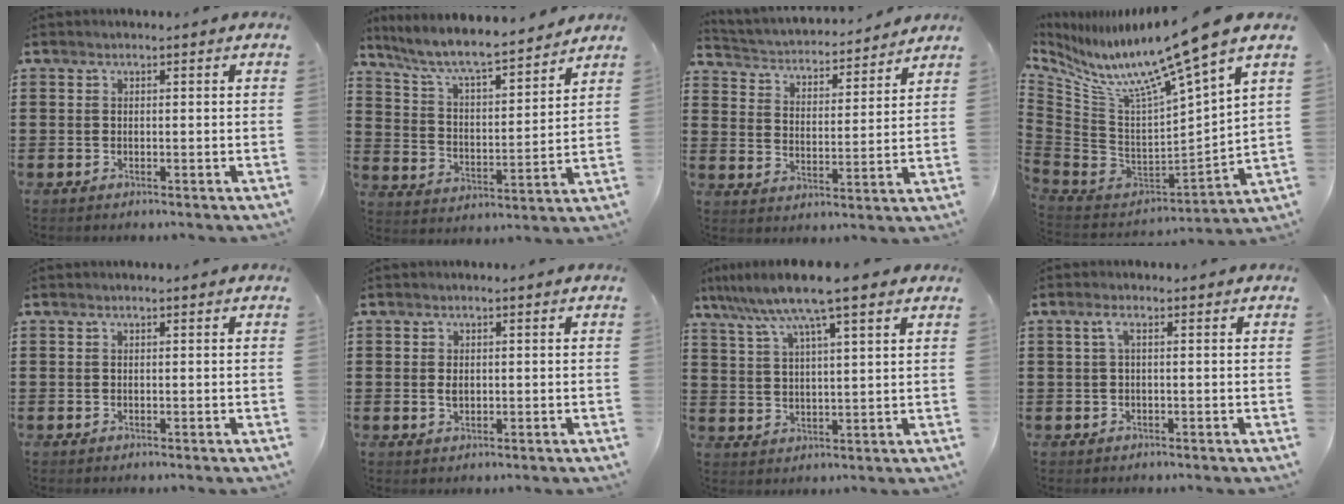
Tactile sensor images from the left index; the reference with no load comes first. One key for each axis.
{"total": 7.5, "fx": 6.7, "fy": 0.6, "fz": 3.4, "tx": -0.093, "ty": -0.041, "tz": 0.111}
{"total": 2.9, "fx": 2.9, "fy": 0.3, "fz": 0.0, "tx": -0.022, "ty": -0.030, "tz": 0.040}
{"total": 10.8, "fx": 8.2, "fy": -1.8, "fz": 6.8, "tx": -0.157, "ty": -0.075, "tz": 0.124}
{"total": 0.0}
{"total": 1.3, "fx": 0.1, "fy": 0.9, "fz": 1.0, "tx": -0.022, "ty": 0.004, "tz": 0.000}
{"total": 8.9, "fx": 6.7, "fy": 0.4, "fz": 5.9, "tx": -0.132, "ty": -0.017, "tz": 0.116}
{"total": 1.8, "fx": 0.1, "fy": 0.3, "fz": 1.8, "tx": -0.036, "ty": 0.002, "tz": 0.001}